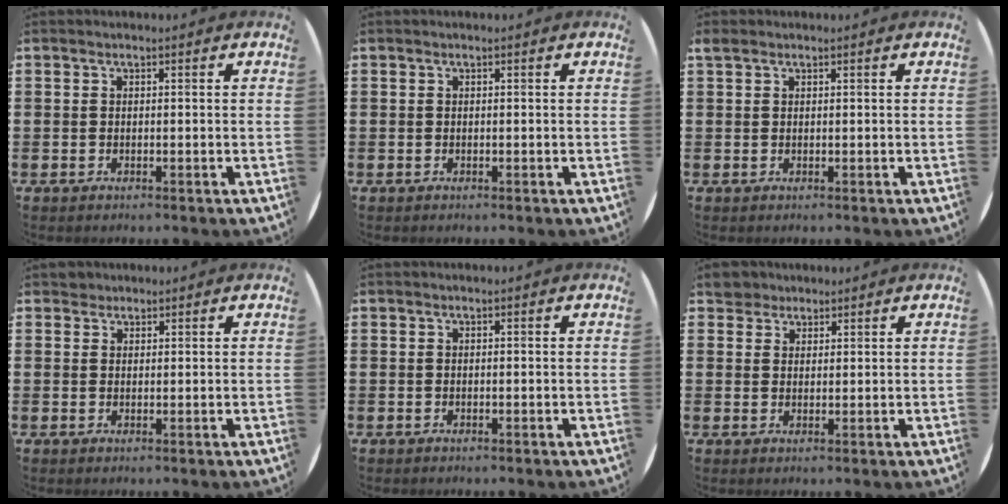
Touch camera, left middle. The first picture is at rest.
{"total": 0.0}
{"total": 0.7, "force": [0.6, 0.4, 0.1], "torque": [-0.002, 0.005, 0.012]}
{"total": 1.3, "force": [1.2, 0.6, -0.1], "torque": [0.001, 0.004, 0.023]}
{"total": 0.0}
{"total": 3.0, "force": [2.6, 1.5, 0.1], "torque": [-0.001, 0.002, 0.049]}